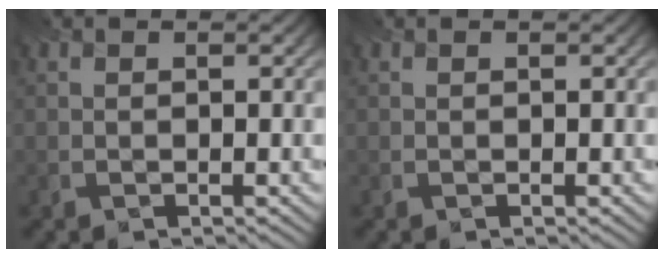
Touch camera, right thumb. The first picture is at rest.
{"total": 0.0}